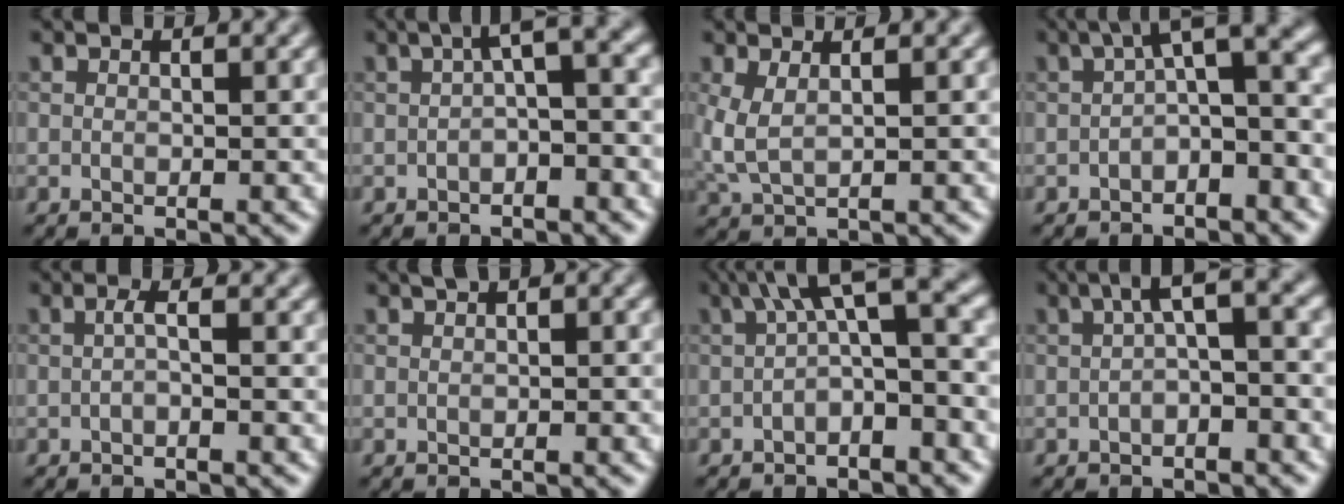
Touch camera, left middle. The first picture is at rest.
{"total": 3.7, "force": [0.1, 1.1, 3.6], "torque": [-0.052, 0.018, -0.008]}
{"total": 2.5, "force": [0.7, 0.9, 2.2], "torque": [-0.062, 0.000, 0.013]}
{"total": 5.6, "force": [-0.2, 2.0, 5.2], "torque": [-0.063, 0.022, -0.019]}
{"total": 0.9, "force": [-0.2, 0.0, 0.9], "torque": [-0.020, 0.002, -0.005]}
{"total": 1.4, "force": [0.6, 0.5, 1.1], "torque": [-0.011, 0.008, 0.009]}
{"total": 6.5, "force": [0.8, 2.2, 6.0], "torque": [-0.086, 0.027, -0.002]}
{"total": 3.7, "force": [0.2, 1.0, 3.6], "torque": [-0.054, 0.019, -0.004]}